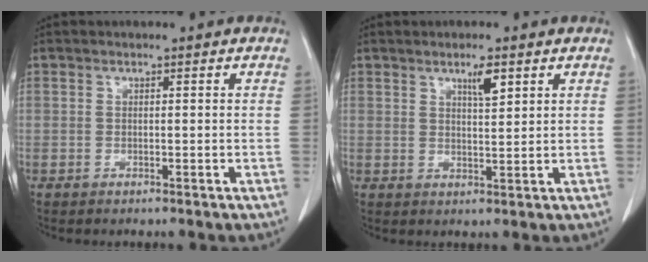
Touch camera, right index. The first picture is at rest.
{"total": 3.3, "force": [1.9, 0.5, 2.6], "torque": [-0.045, -0.003, 0.033]}